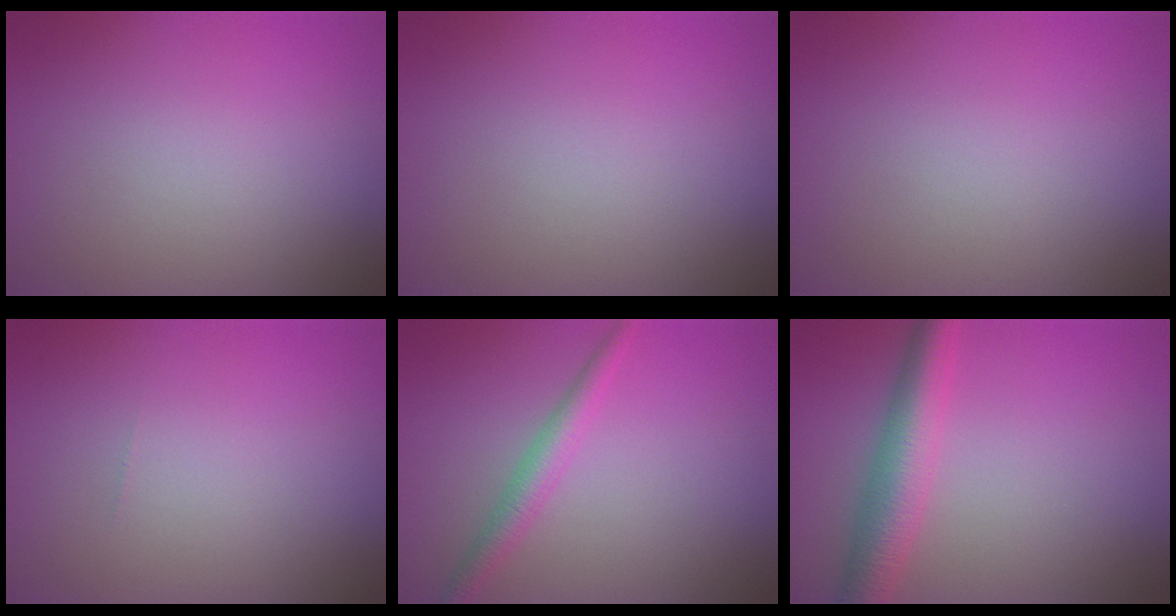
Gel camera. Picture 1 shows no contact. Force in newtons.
{"total": 0.0}
{"total": 0.0}
{"total": 0.0}
{"total": 2.4, "press": 2.4, "slide": 0.1}
{"total": 4.9, "press": 4.9, "slide": 0.0}